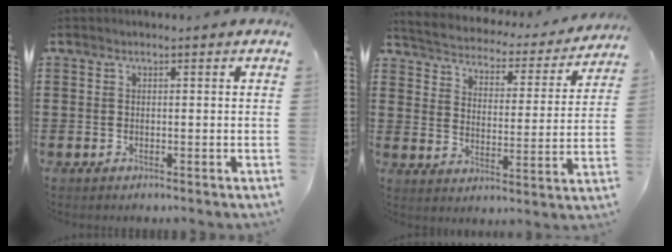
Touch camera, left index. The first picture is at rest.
{"total": 2.7, "force": [2.7, 0.3, 0.2], "torque": [-0.025, -0.028, 0.034]}